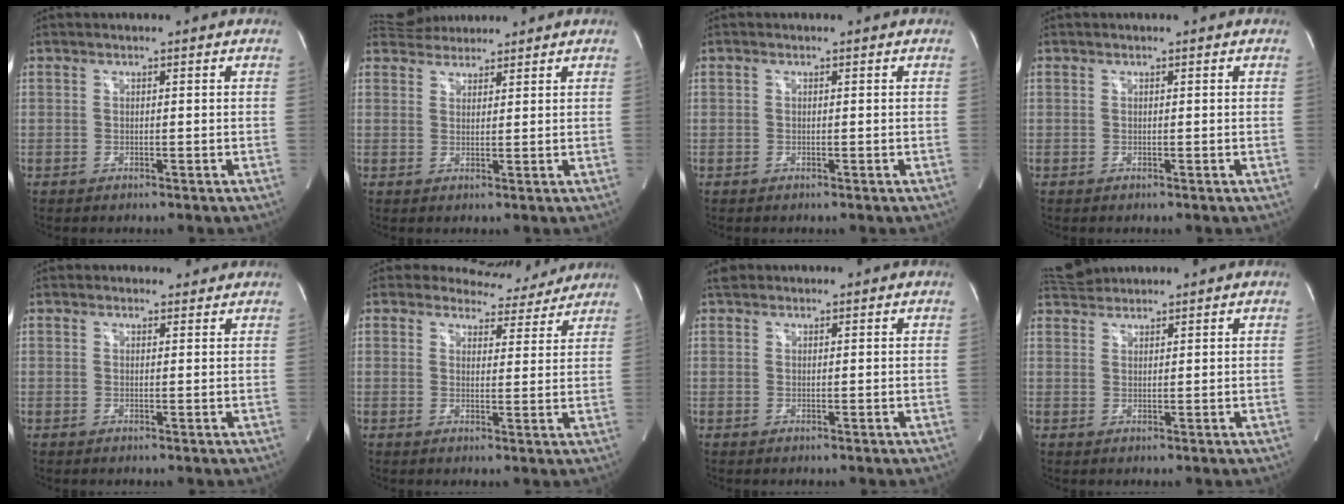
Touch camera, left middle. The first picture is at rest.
{"total": 5.2, "force": [4.8, 1.8, 0.8], "torque": [-0.015, 0.030, 0.081]}
{"total": 0.6, "force": [-0.2, -0.2, -0.5], "torque": [0.012, -0.002, -0.004]}
{"total": 0.0}
{"total": 2.1, "force": [1.8, 1.1, -0.2], "torque": [0.003, 0.009, 0.016]}
{"total": 7.6, "force": [7.0, 2.8, -0.3], "torque": [0.019, -0.002, 0.072]}
{"total": 1.4, "force": [1.1, 0.9, 0.2], "torque": [-0.008, 0.018, 0.017]}
{"total": 3.1, "force": [3.1, 0.4, -0.1], "torque": [-0.010, 0.020, 0.063]}